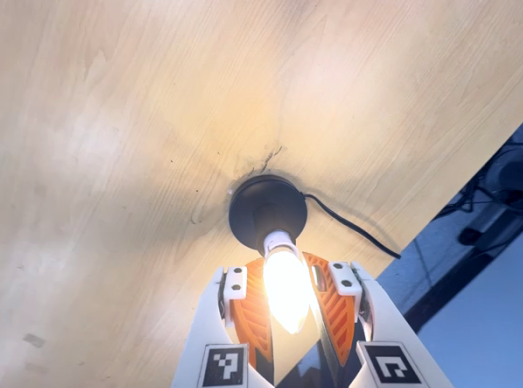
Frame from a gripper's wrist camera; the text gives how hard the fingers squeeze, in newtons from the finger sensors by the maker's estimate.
{"total": 15.9, "left": 15.5, "right": 16.4}